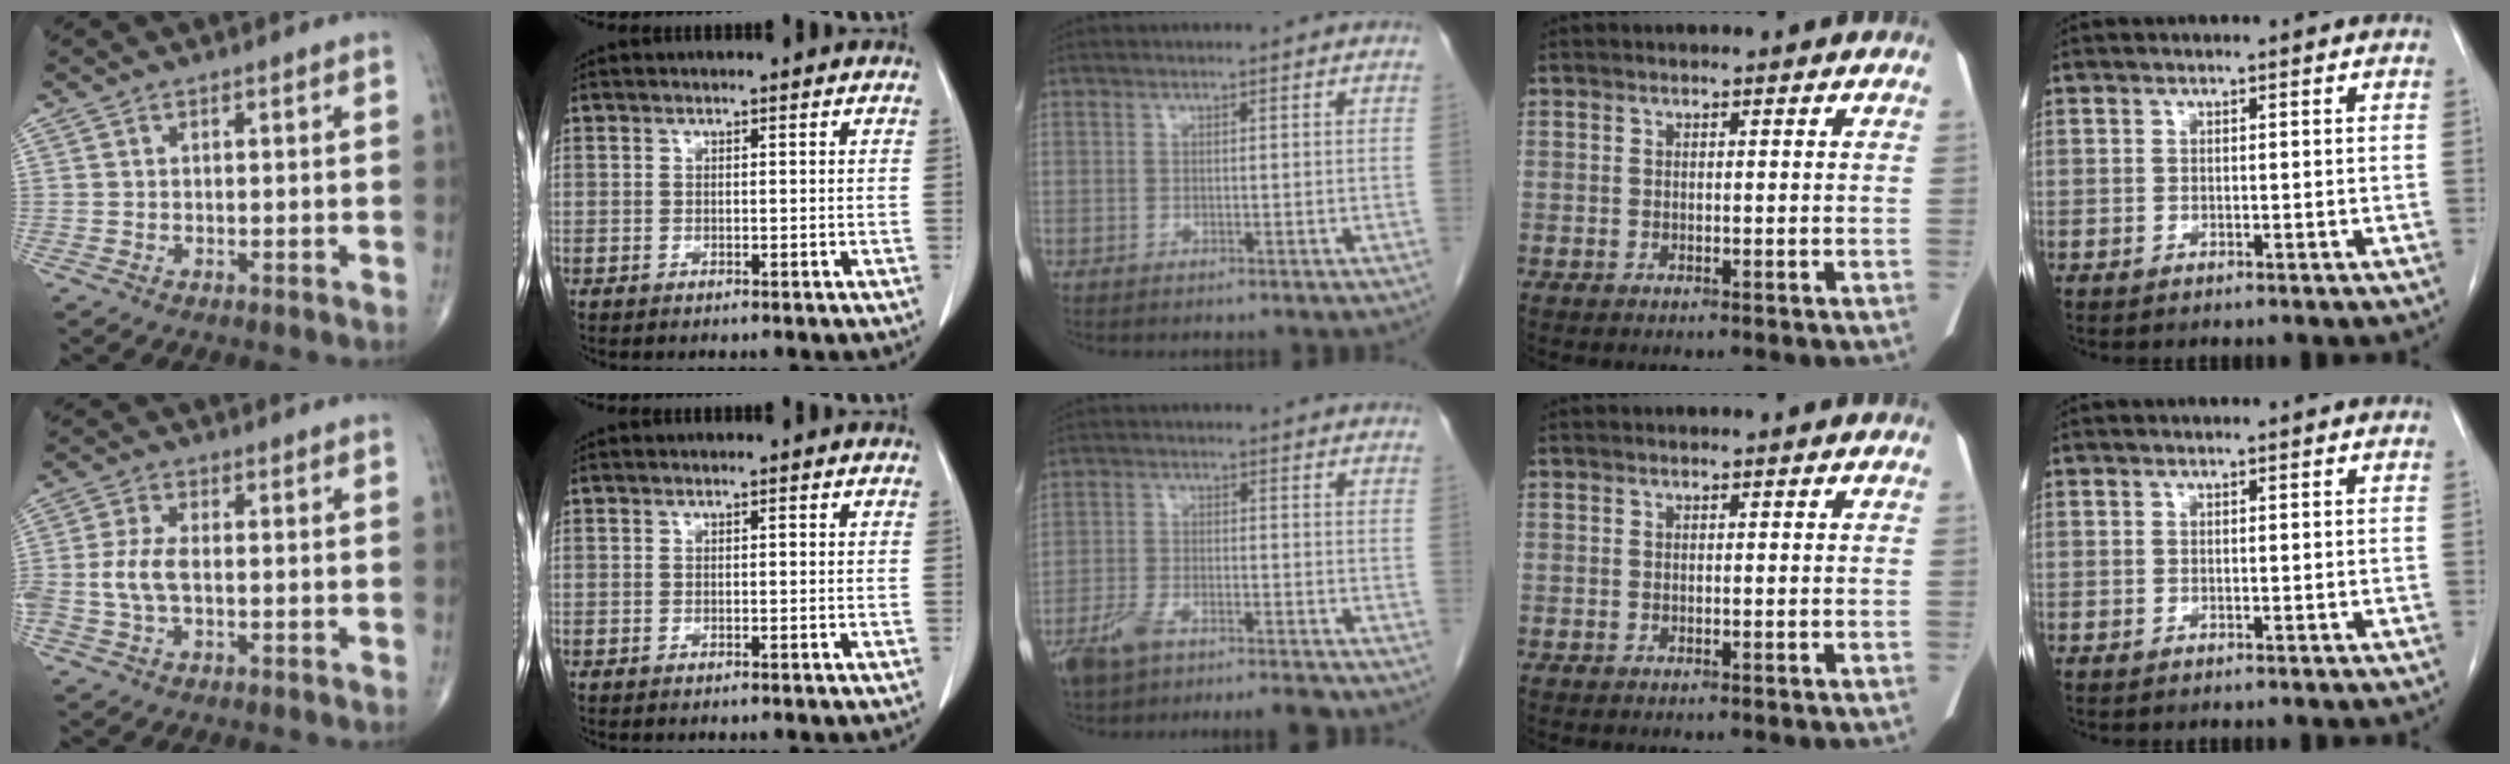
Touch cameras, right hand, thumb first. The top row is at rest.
{"thumb": {"total": 5.3, "force": [-0.7, 2.7, 4.5], "torque": [-0.112, 0.010, -0.015]}, "middle": {"total": 8.9, "force": [-7.2, 2.2, 4.8], "torque": [-0.088, -0.004, -0.122]}}